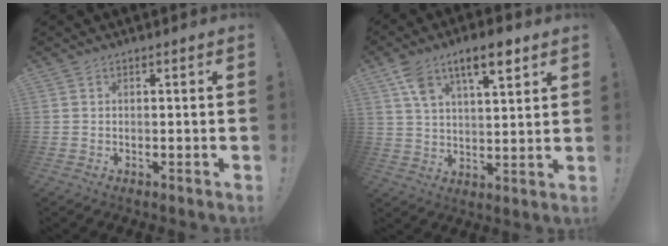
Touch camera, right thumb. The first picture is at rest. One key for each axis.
{"total": 11.2, "fx": 6.8, "fy": 4.7, "fz": 7.5, "tx": -0.125, "ty": -0.018, "tz": 0.121}